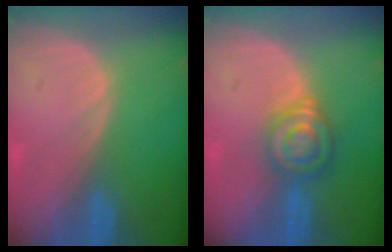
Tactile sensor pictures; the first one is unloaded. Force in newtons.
{"total": 6.5, "press": 5.7, "slide": 3.2}